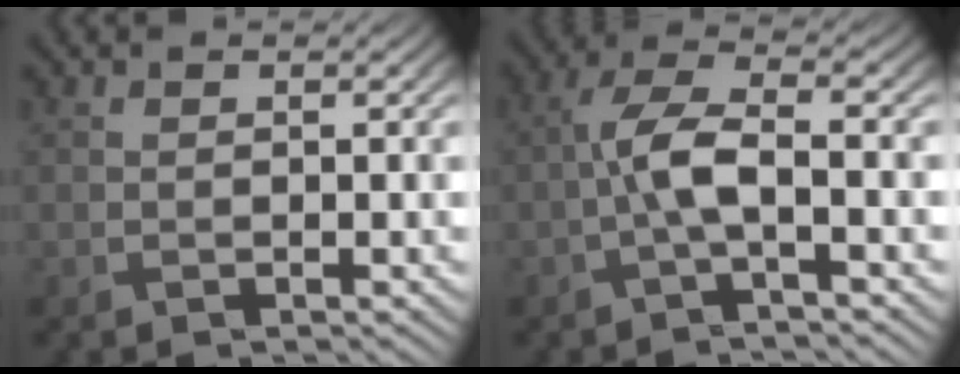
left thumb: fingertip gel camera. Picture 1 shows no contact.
{"total": 5.3, "force": [-1.4, 1.5, 4.9], "torque": [-0.106, 0.015, -0.039]}